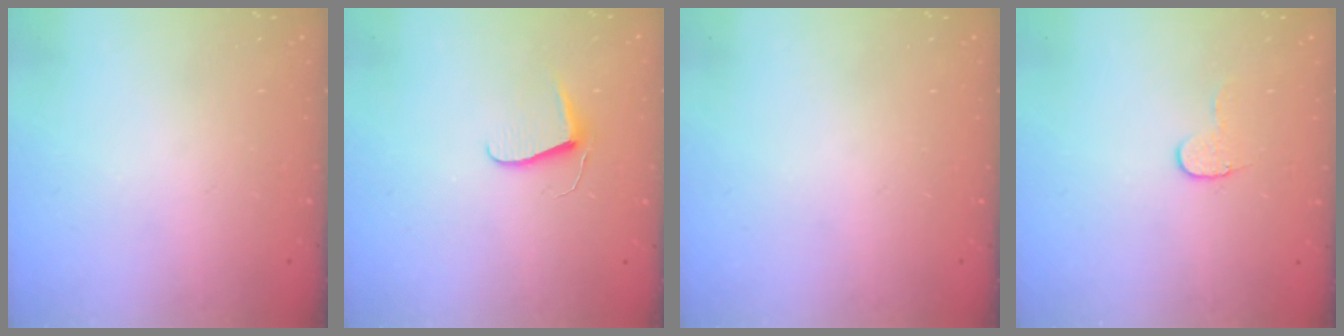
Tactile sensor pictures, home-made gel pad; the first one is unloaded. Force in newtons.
{"total": 6.2, "press": 6.1, "slide": 0.6}
{"total": 0.0}
{"total": 5.7, "press": 5.7, "slide": 0.5}